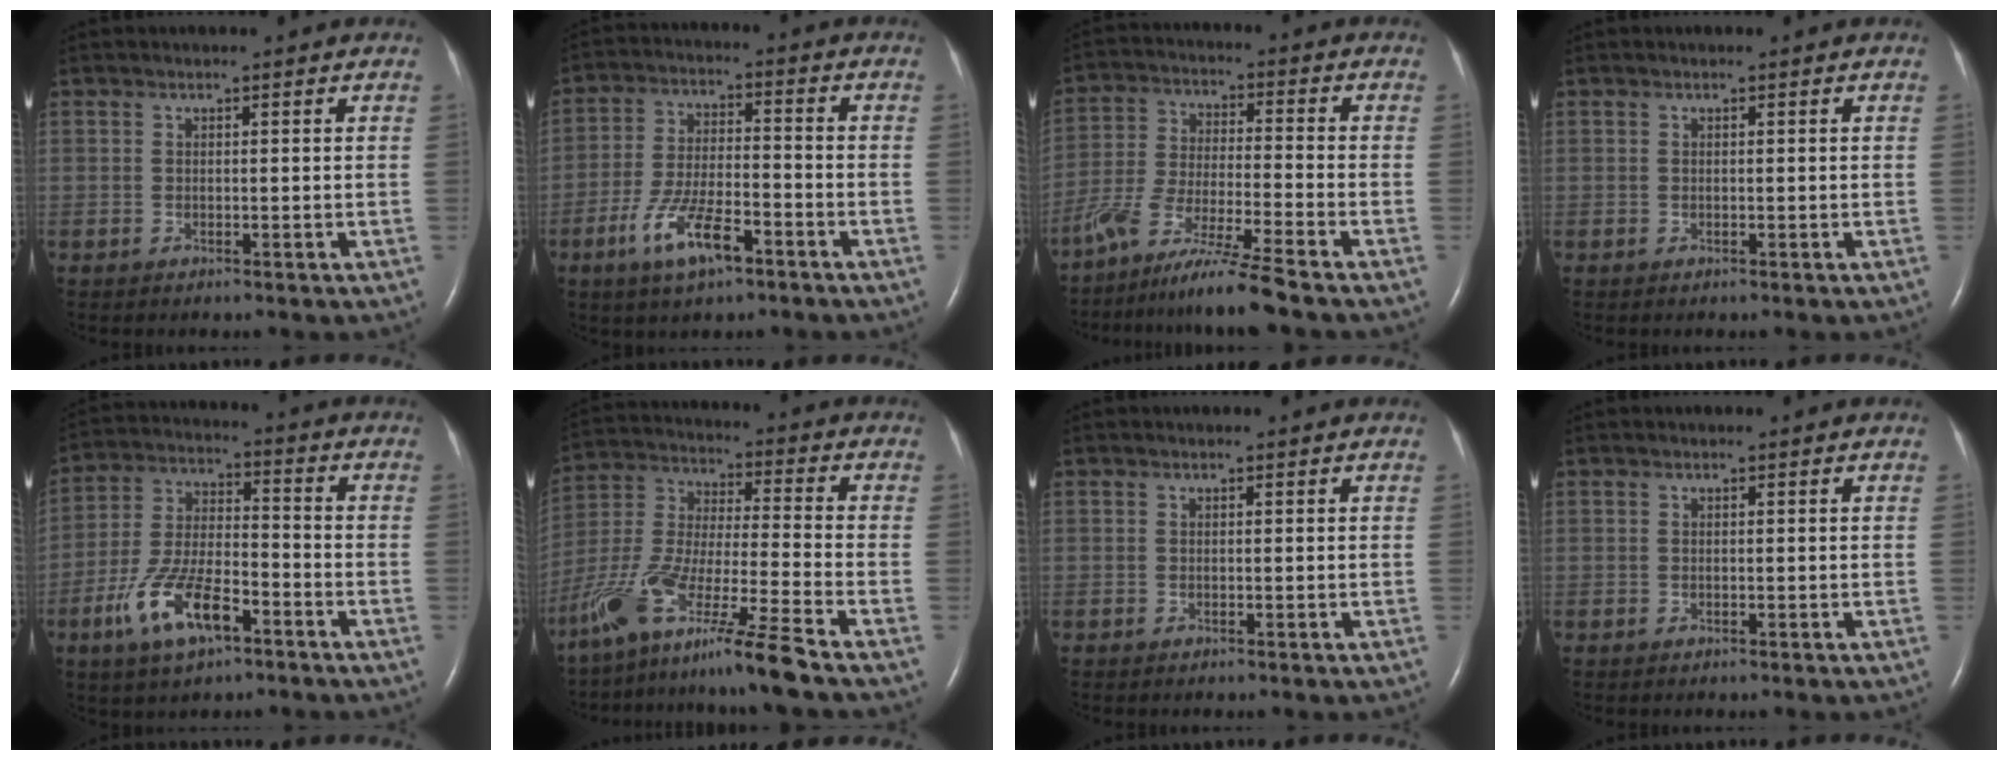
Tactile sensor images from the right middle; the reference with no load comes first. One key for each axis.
{"total": 10.0, "fx": -5.4, "fy": 2.9, "fz": 7.9, "tx": -0.156, "ty": -0.003, "tz": -0.098}
{"total": 10.0, "fx": -8.1, "fy": -1.2, "fz": 5.7, "tx": -0.117, "ty": -0.027, "tz": -0.154}
{"total": 0.0}
{"total": 11.7, "fx": -6.1, "fy": 4.2, "fz": 9.1, "tx": -0.199, "ty": 0.005, "tz": -0.109}
{"total": 15.0, "fx": -10.9, "fy": -1.0, "fz": 10.3, "tx": -0.223, "ty": -0.029, "tz": -0.205}
{"total": 0.0}
{"total": 0.0}